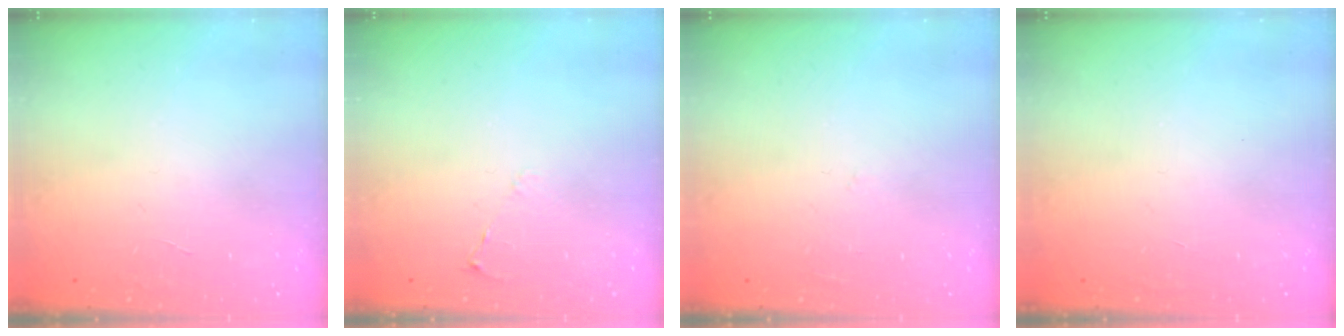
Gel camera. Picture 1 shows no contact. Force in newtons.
{"total": 2.4, "press": 2.3, "slide": 0.4}
{"total": 2.6, "press": 2.6, "slide": 0.2}
{"total": 0.0}